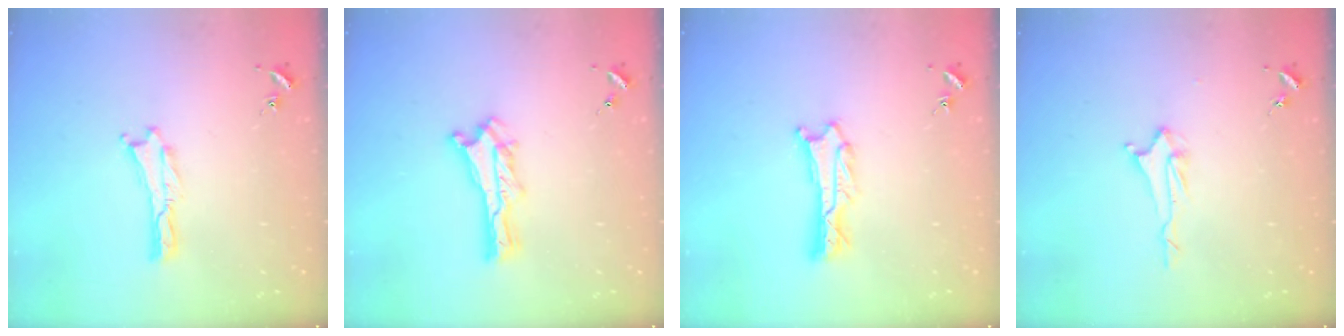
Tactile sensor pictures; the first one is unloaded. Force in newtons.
{"total": 1.2, "press": 1.2, "slide": 0.2}
{"total": 1.2, "press": 1.2, "slide": 0.1}
{"total": 2.0, "press": 2.0, "slide": 0.4}